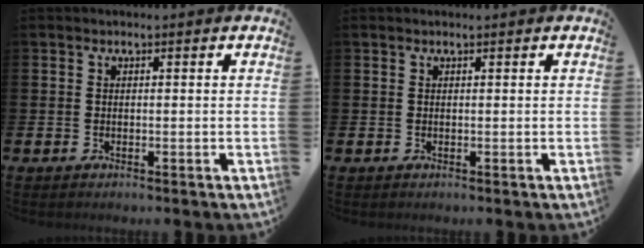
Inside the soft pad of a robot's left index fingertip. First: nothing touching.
{"total": 0.0}